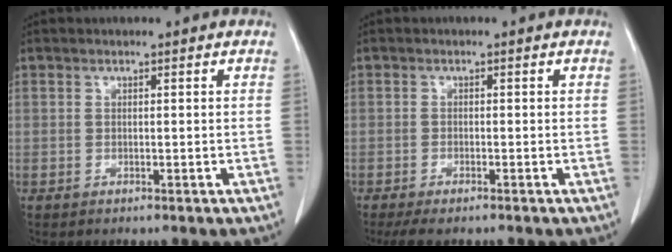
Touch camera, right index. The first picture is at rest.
{"total": 3.9, "force": [-3.2, 0.8, 2.1], "torque": [-0.033, -0.010, -0.049]}